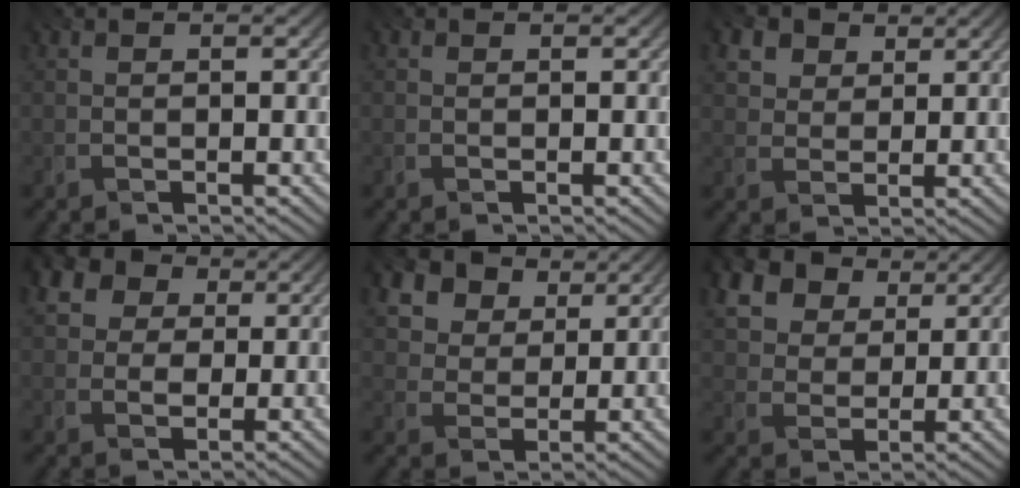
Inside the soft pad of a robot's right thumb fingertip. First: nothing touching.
{"total": 0.0}
{"total": 4.9, "force": [2.8, 3.6, 2.0], "torque": [-0.066, -0.014, 0.056]}
{"total": 10.3, "force": [4.6, 7.9, 4.9], "torque": [-0.132, 0.019, 0.082]}
{"total": 12.4, "force": [7.4, 8.2, 5.6], "torque": [-0.170, 0.005, 0.140]}
{"total": 13.2, "force": [7.3, 8.9, 6.5], "torque": [-0.186, 0.012, 0.144]}